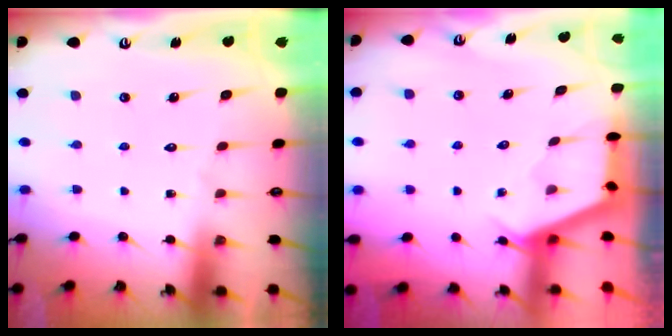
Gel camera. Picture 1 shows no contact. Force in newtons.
{"total": 2.8, "press": 2.7, "slide": 0.4}